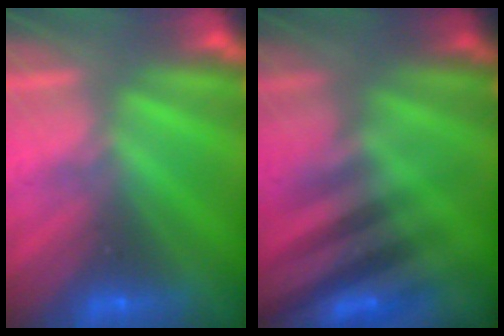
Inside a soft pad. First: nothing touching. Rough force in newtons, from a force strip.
{"total": 2.8}